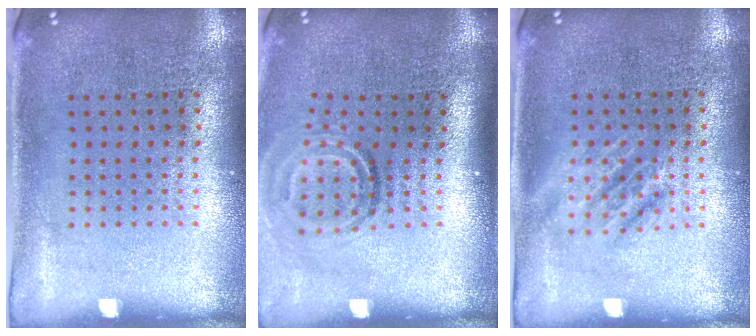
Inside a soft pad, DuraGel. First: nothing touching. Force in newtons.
{"total": 1.9, "press": 1.3, "slide": 1.4}
{"total": 1.1, "press": 1.1, "slide": 0.2}